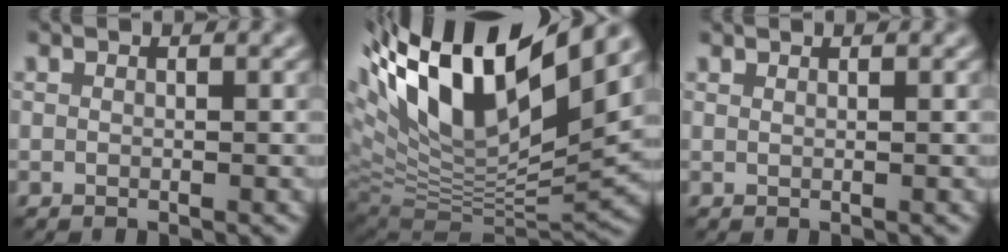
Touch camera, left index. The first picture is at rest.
{"total": 15.7, "force": [6.7, 5.9, 12.9], "torque": [-0.240, 0.021, 0.119]}
{"total": 0.8, "force": [0.6, 0.2, 0.4], "torque": [-0.002, -0.005, 0.002]}